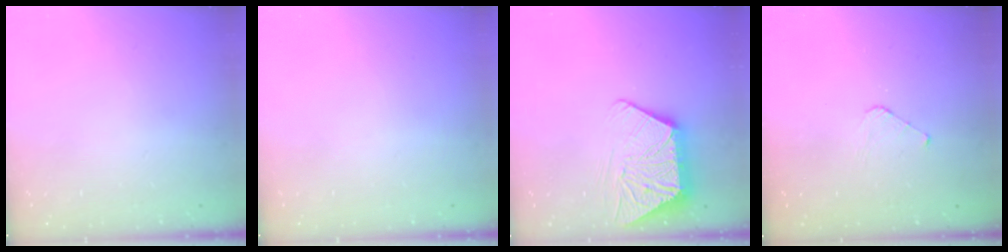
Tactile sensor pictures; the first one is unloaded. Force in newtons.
{"total": 0.0}
{"total": 11.2, "press": 11.2, "slide": 0.7}
{"total": 4.3, "press": 4.3, "slide": 0.4}